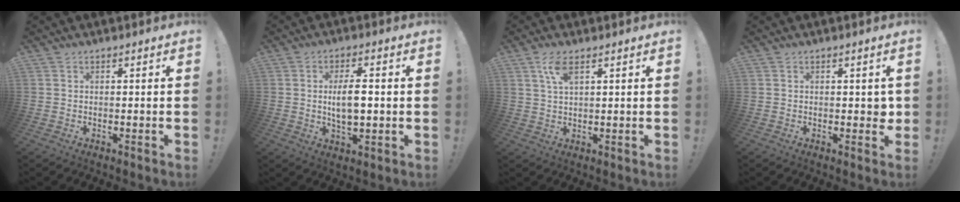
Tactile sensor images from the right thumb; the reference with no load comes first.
{"total": 7.8, "force": [0.3, 2.9, 7.2], "torque": [-0.134, -0.008, -0.004]}
{"total": 5.3, "force": [2.8, 1.8, 4.2], "torque": [-0.088, 0.001, 0.049]}
{"total": 1.8, "force": [0.3, 1.4, 1.2], "torque": [-0.012, 0.001, 0.004]}